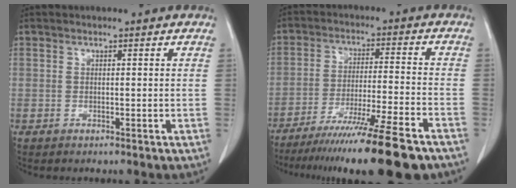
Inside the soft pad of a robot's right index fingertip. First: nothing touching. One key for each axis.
{"total": 18.2, "fx": -14.0, "fy": -0.1, "fz": 11.7, "tx": -0.159, "ty": -0.037, "tz": -0.222}